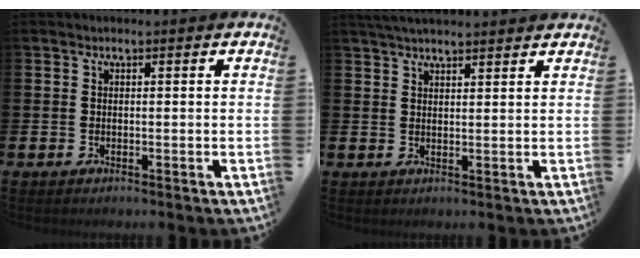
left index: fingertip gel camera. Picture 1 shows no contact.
{"total": 3.4, "force": [3.3, 0.4, 0.9], "torque": [-0.022, -0.008, 0.061]}